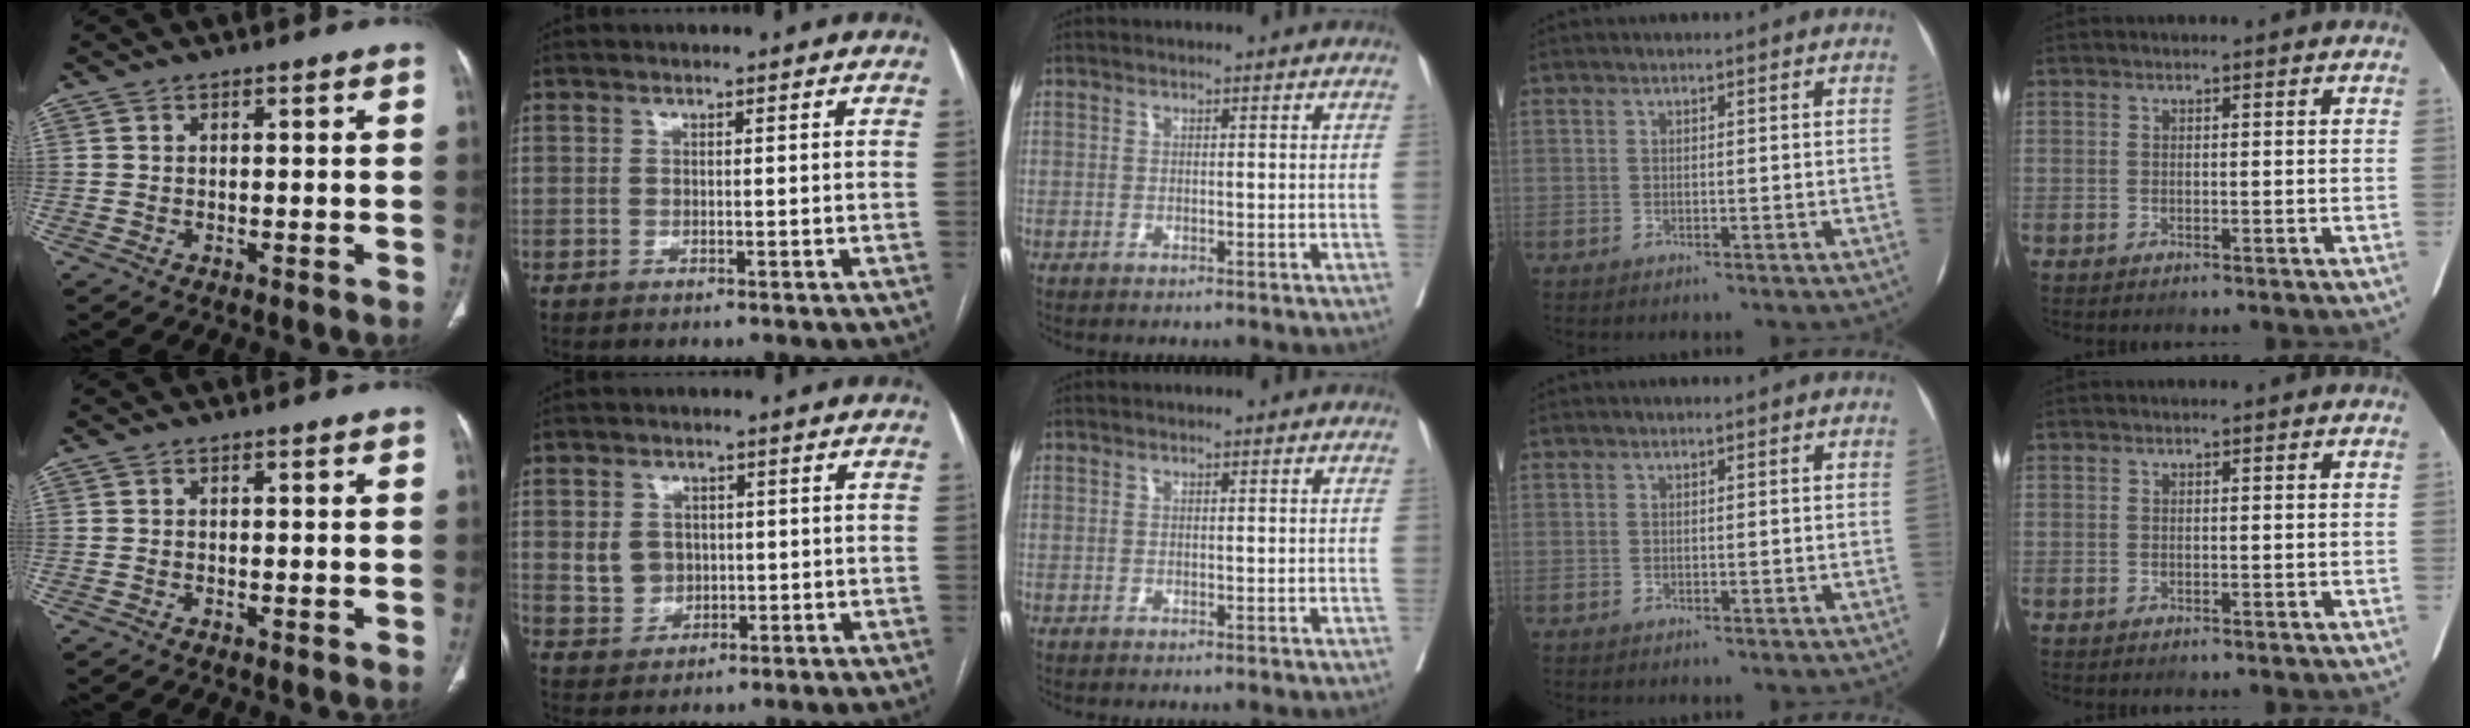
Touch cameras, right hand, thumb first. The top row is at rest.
{"index": {"total": 4.9, "force": [0.4, 4.5, 1.8], "torque": [-0.029, 0.016, 0.018]}}